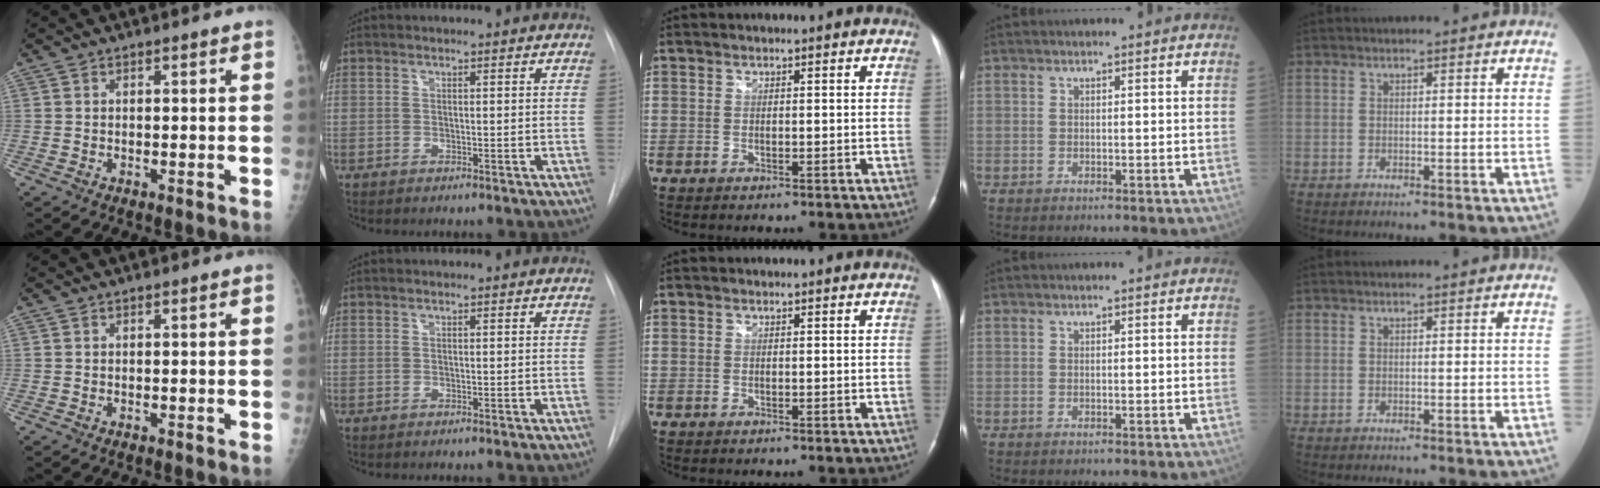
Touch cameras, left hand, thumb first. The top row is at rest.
{}